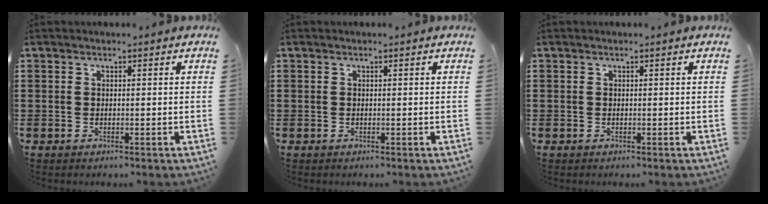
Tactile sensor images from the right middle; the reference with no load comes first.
{"total": 0.0}
{"total": 0.0}